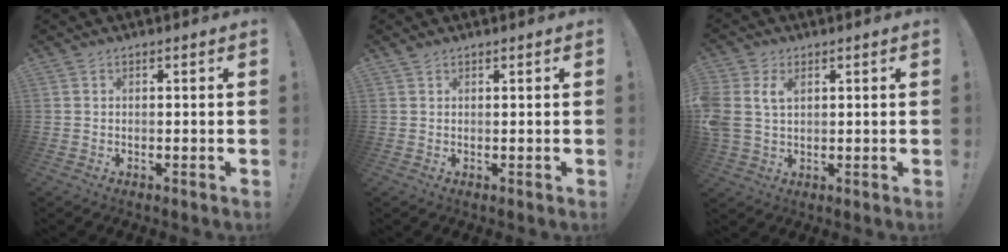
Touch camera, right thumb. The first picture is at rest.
{"total": 0.7, "force": [0.6, 0.2, 0.1], "torque": [-0.002, 0.000, 0.012]}
{"total": 6.9, "force": [2.6, 4.7, 4.3], "torque": [-0.094, -0.007, 0.050]}